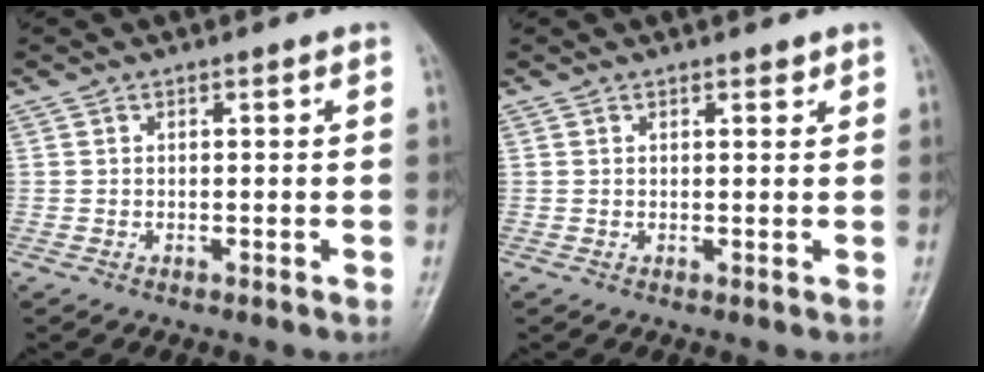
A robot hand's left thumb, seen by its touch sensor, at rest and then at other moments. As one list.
[{"total": 1.1, "force": [0.8, 0.5, 0.5], "torque": [-0.004, -0.004, 0.009]}]